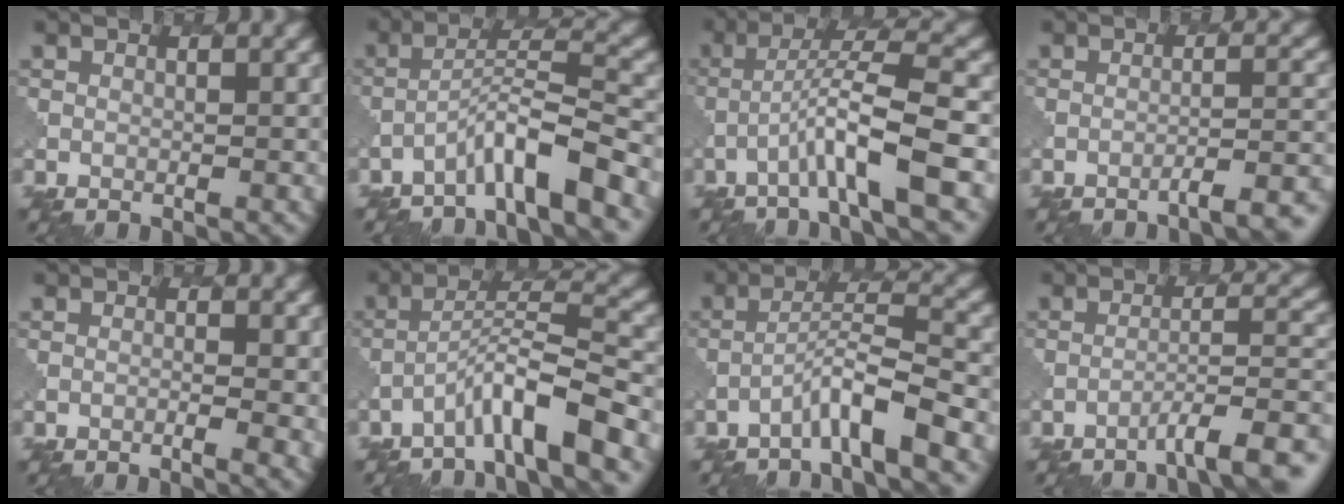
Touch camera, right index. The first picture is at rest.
{"total": 5.5, "force": [-3.8, 0.5, 3.9], "torque": [-0.063, 0.014, -0.074]}
{"total": 5.9, "force": [-2.4, 0.3, 5.3], "torque": [-0.095, 0.019, -0.050]}
{"total": 4.6, "force": [-3.5, 0.8, 2.8], "torque": [-0.025, 0.014, -0.052]}
{"total": 2.2, "force": [-0.7, 0.4, 2.0], "torque": [-0.028, 0.000, -0.016]}
{"total": 6.0, "force": [-4.0, 0.6, 4.5], "torque": [-0.074, 0.015, -0.077]}
{"total": 4.2, "force": [-2.9, 0.1, 3.1], "torque": [-0.056, 0.016, -0.062]}
{"total": 6.1, "force": [-4.4, 1.0, 4.2], "torque": [-0.059, 0.009, -0.067]}